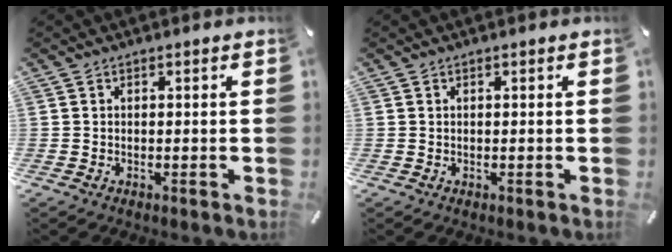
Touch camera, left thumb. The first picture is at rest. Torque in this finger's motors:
{"motor_torque": [-0.04, 0.00, -0.07, 0.04, 0.00]}